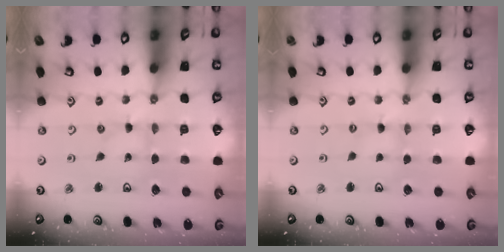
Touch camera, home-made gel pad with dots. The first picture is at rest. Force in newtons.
{"total": 0.0}